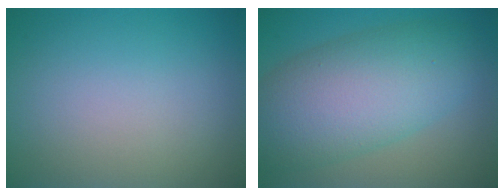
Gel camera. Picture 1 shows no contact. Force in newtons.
{"total": 9.6, "press": 9.6, "slide": 0.5}